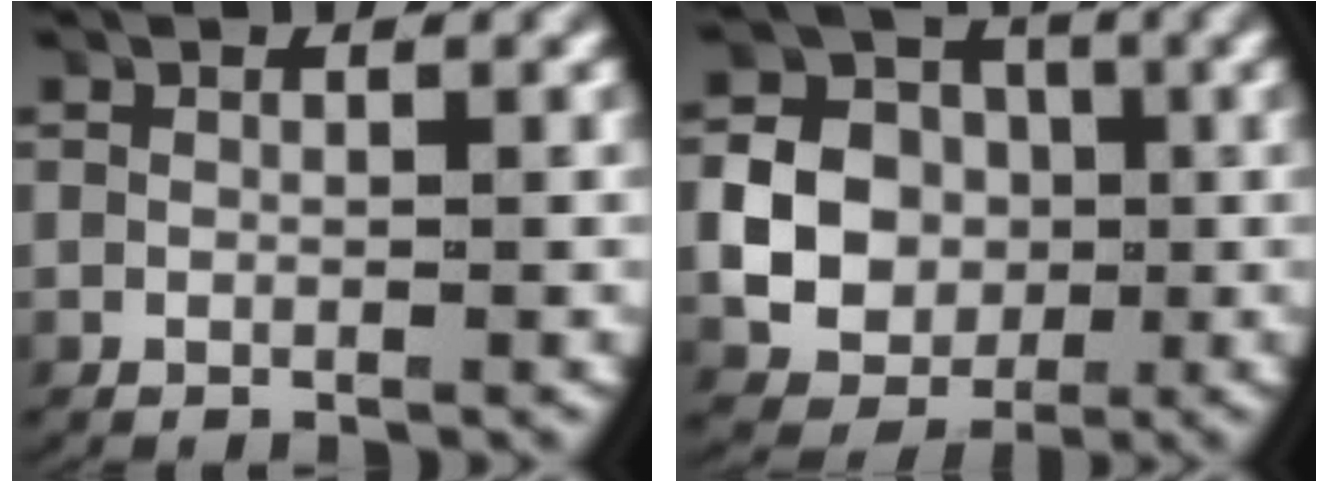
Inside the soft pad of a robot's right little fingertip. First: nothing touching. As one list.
[{"total": 10.1, "force": [-0.4, 9.3, 4.0], "torque": [-0.090, -0.017, -0.013]}]